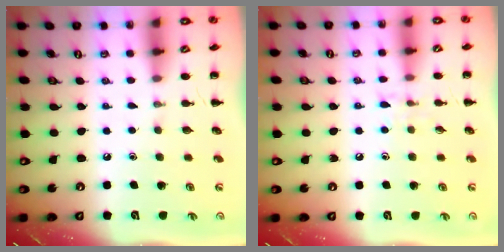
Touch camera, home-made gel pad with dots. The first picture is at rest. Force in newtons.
{"total": 5.4, "press": 5.2, "slide": 1.2}